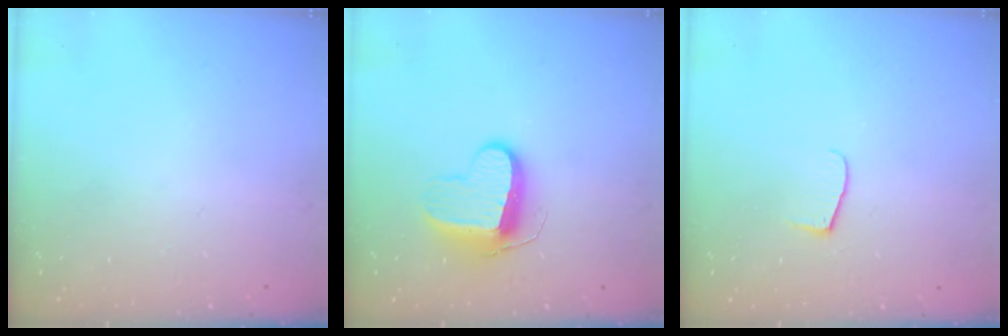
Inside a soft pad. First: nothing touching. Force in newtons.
{"total": 10.0, "press": 10.0, "slide": 0.5}
{"total": 6.3, "press": 6.2, "slide": 0.8}